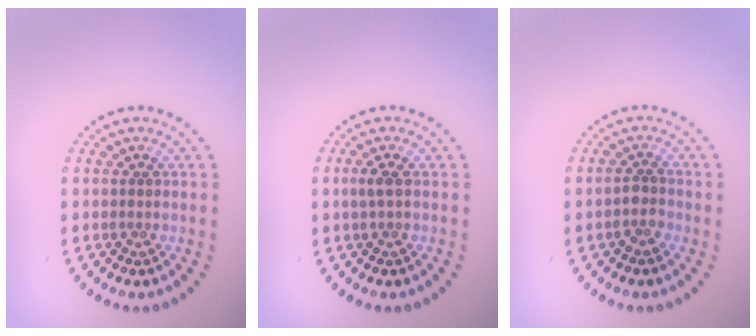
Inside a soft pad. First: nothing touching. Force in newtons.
{"total": 1.0, "press": 1.0, "slide": 0.3}
{"total": 1.6, "press": 1.3, "slide": 0.9}